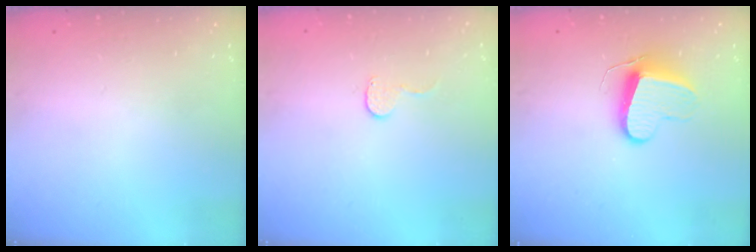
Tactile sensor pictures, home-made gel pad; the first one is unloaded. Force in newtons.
{"total": 4.6, "press": 4.6, "slide": 0.4}
{"total": 9.9, "press": 9.9, "slide": 0.8}